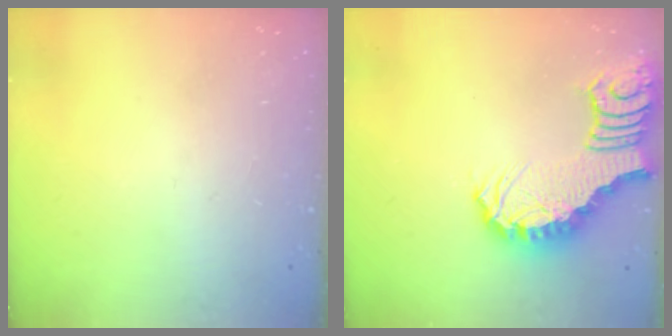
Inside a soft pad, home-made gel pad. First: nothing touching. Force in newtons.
{"total": 3.3, "press": 3.2, "slide": 0.7}